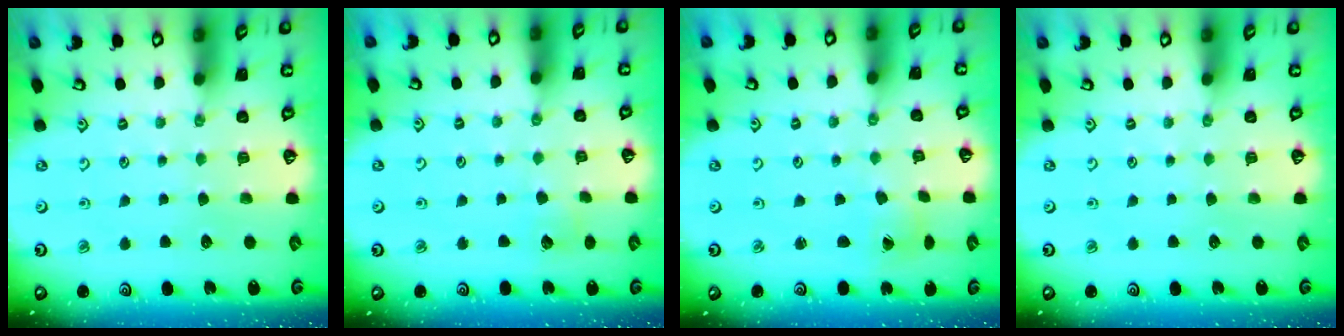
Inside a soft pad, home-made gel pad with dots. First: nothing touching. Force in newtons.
{"total": 2.9, "press": 2.9, "slide": 0.2}
{"total": 0.6, "press": 0.6, "slide": 0.2}
{"total": 0.0}